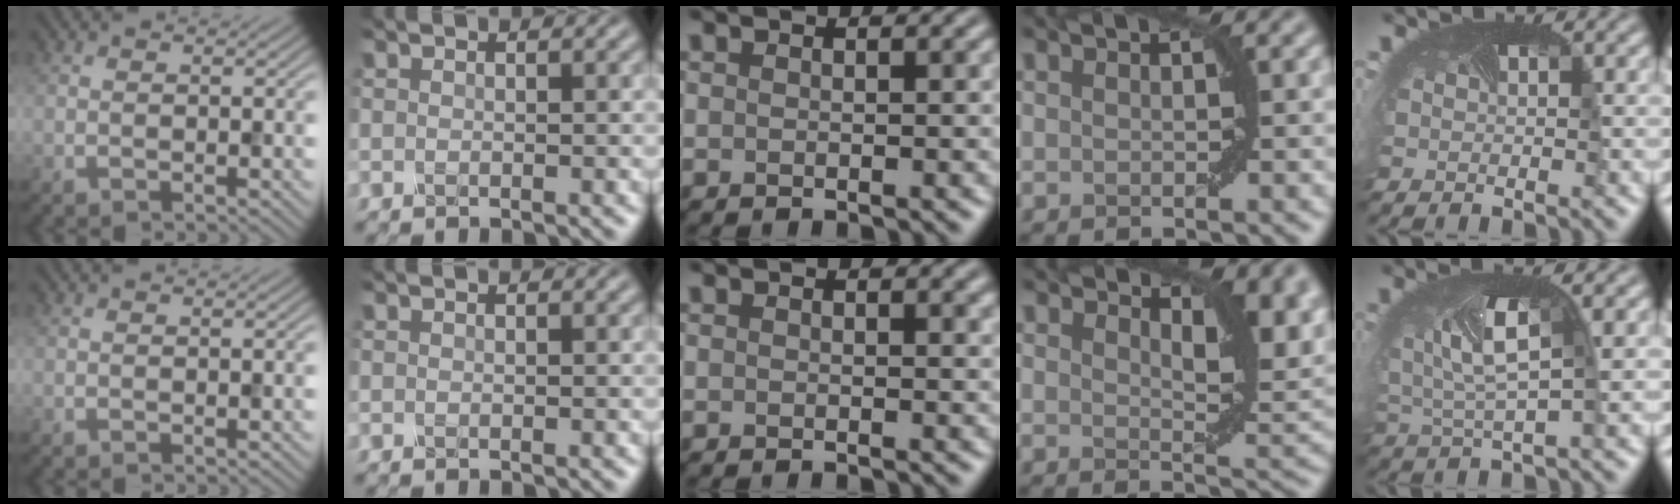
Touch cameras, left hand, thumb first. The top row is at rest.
{"middle": {"total": 0.6, "force": [0.4, 0.2, 0.4], "torque": [-0.003, -0.002, 0.007]}, "ring": {"total": 5.4, "force": [3.2, 1.9, 3.9], "torque": [-0.050, -0.001, 0.048]}, "little": {"total": 5.3, "force": [0.9, 2.3, 4.7], "torque": [-0.114, 0.003, 0.012]}}